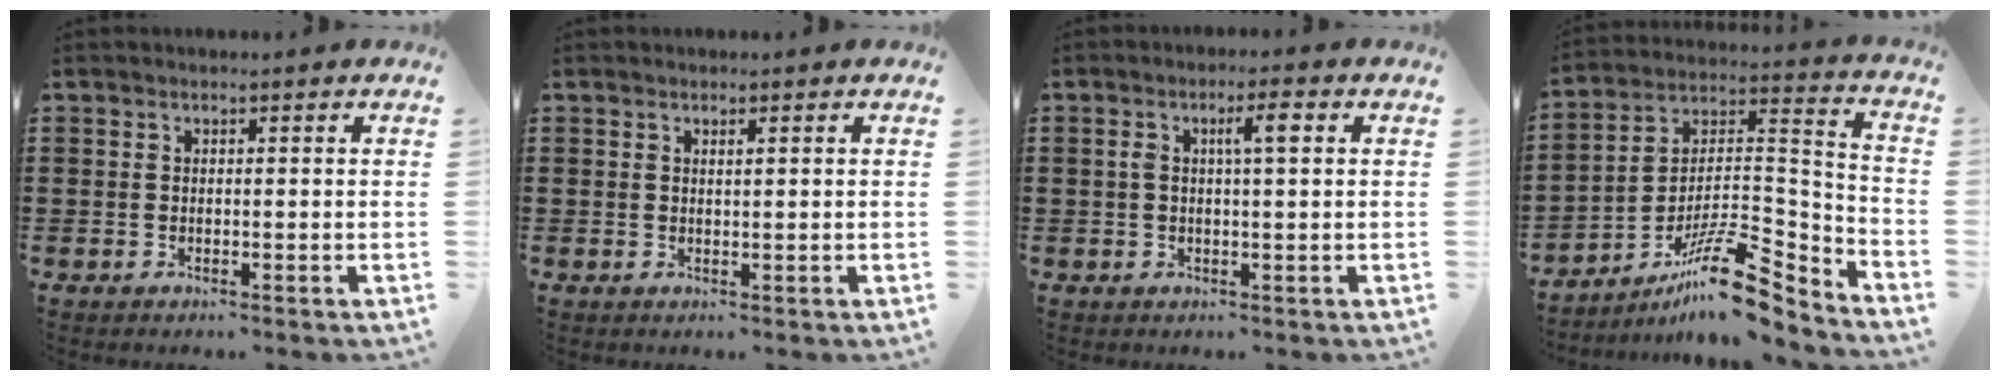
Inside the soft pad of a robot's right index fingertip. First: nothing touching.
{"total": 0.6, "force": [0.3, 0.1, 0.5], "torque": [-0.011, 0.000, 0.006]}
{"total": 3.8, "force": [0.9, 0.9, 3.5], "torque": [-0.055, 0.004, 0.008]}
{"total": 13.6, "force": [-9.9, 3.5, 8.6], "torque": [-0.142, 0.034, -0.182]}